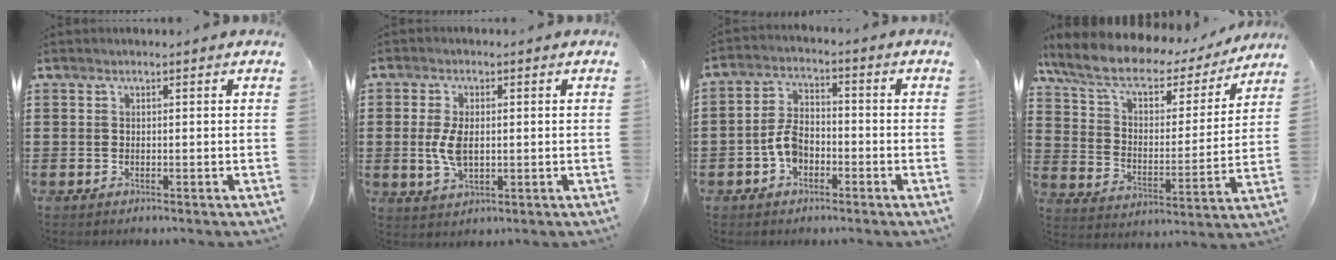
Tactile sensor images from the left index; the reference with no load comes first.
{"total": 5.3, "force": [0.1, 2.8, 4.6], "torque": [-0.110, 0.001, -0.004]}
{"total": 5.4, "force": [-2.3, 3.4, 3.5], "torque": [-0.085, 0.007, -0.048]}
{"total": 8.4, "force": [5.7, 3.7, 4.9], "torque": [-0.116, -0.027, 0.097]}